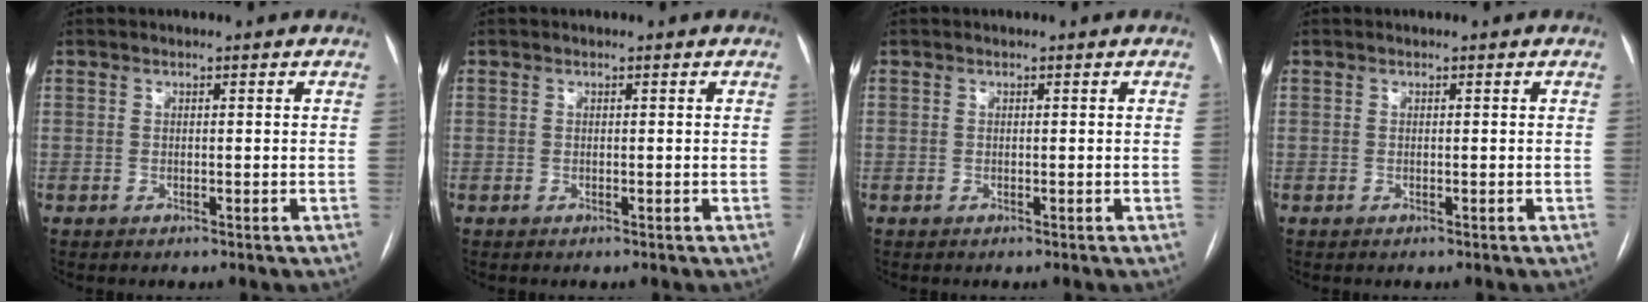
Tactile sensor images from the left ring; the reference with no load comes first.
{"total": 0.0}
{"total": 0.0}
{"total": 0.0}